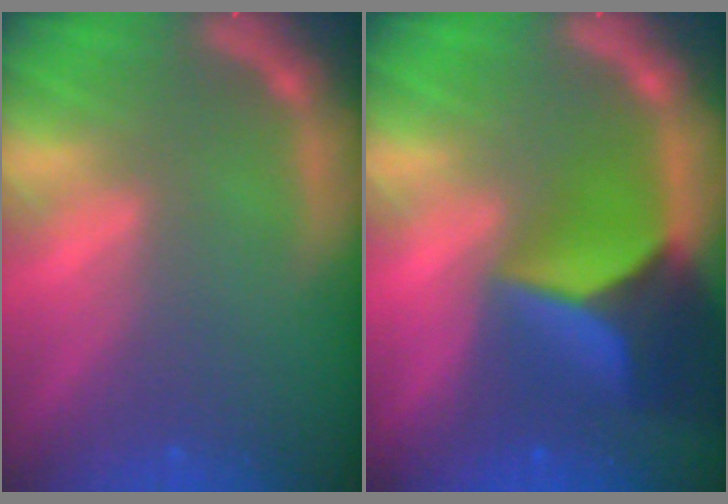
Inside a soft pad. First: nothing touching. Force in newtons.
{"total": 10.0}